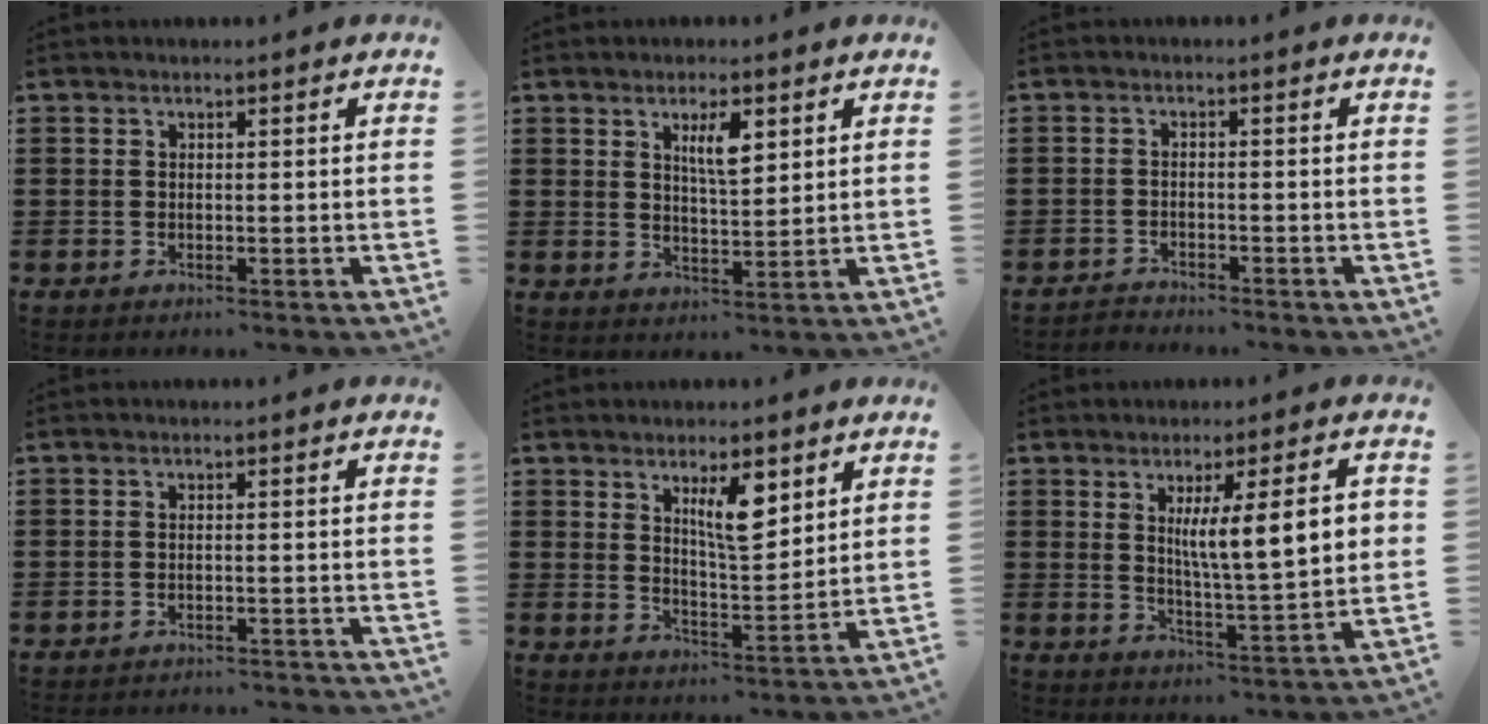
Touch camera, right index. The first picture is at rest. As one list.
[{"total": 4.6, "force": [2.1, 1.3, 3.8], "torque": [-0.065, 0.000, 0.031]}, {"total": 1.8, "force": [-1.8, 0.1, -0.1], "torque": [-0.004, 0.002, -0.040]}, {"total": 1.8, "force": [-1.8, -0.1, 0.2], "torque": [-0.006, 0.002, -0.039]}, {"total": 6.9, "force": [3.5, 2.2, 5.5], "torque": [-0.092, -0.004, 0.055]}, {"total": 10.0, "force": [2.7, 1.7, 9.5], "torque": [-0.164, 0.000, 0.039]}]